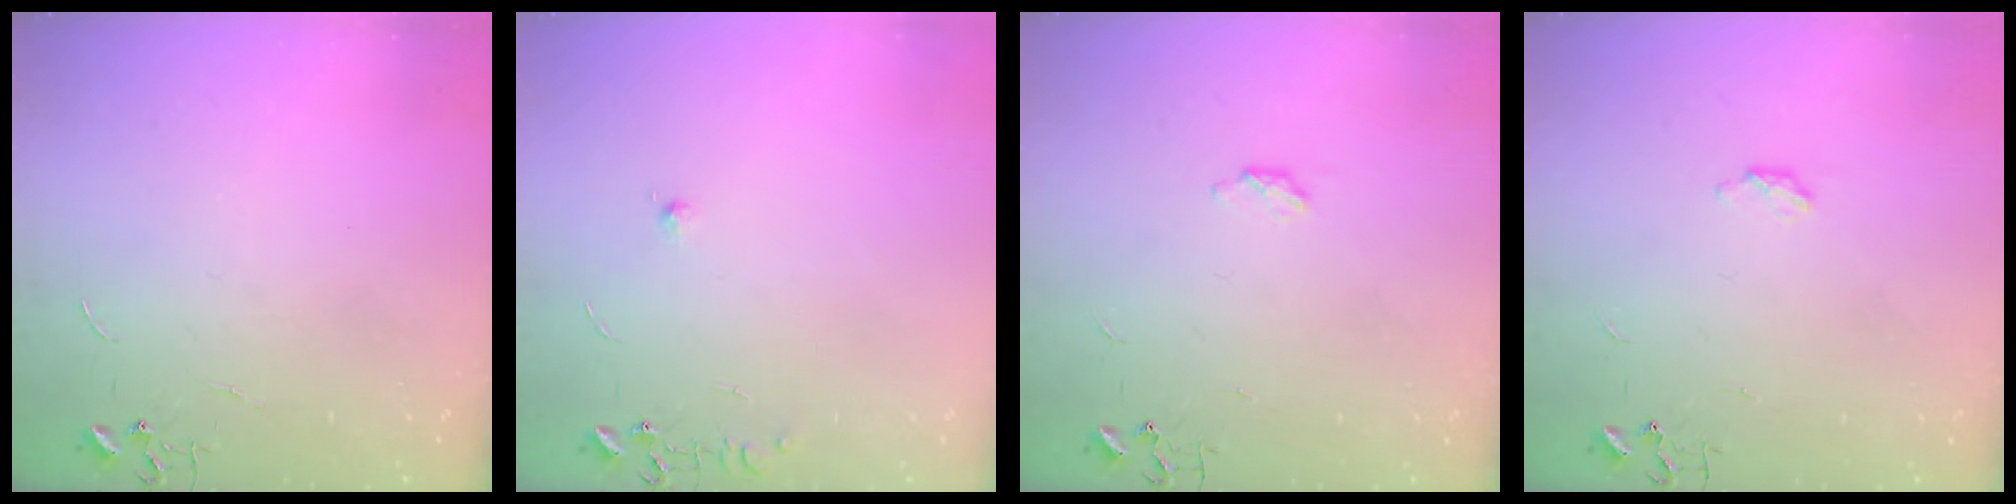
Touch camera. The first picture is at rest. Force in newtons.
{"total": 5.6, "press": 5.5, "slide": 0.5}
{"total": 2.9, "press": 2.9, "slide": 0.5}
{"total": 2.9, "press": 2.9, "slide": 0.5}